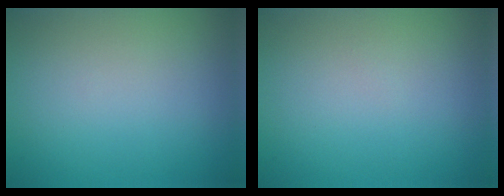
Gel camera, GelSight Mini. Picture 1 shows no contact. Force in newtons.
{"total": 0.0}